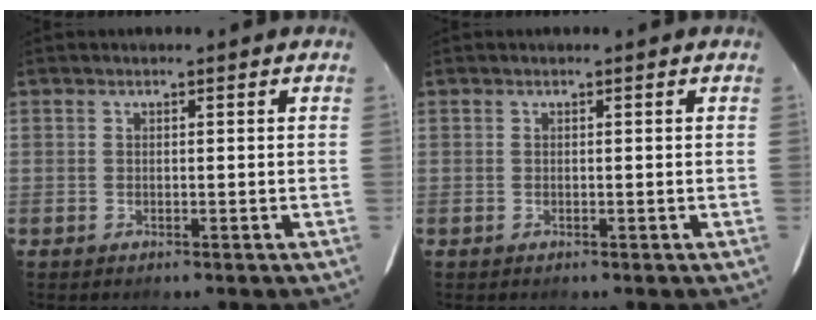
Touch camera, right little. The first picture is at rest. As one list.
[{"total": 0.0}]